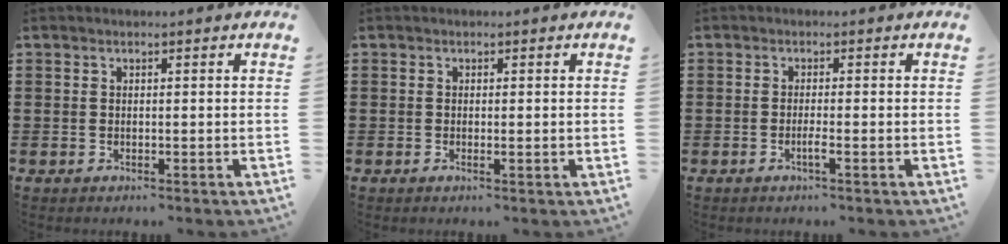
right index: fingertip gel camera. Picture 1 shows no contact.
{"total": 0.7, "force": [-0.1, 0.0, 0.7], "torque": [-0.011, -0.004, -0.001]}
{"total": 1.9, "force": [-0.9, 0.0, 1.7], "torque": [-0.029, -0.002, -0.017]}